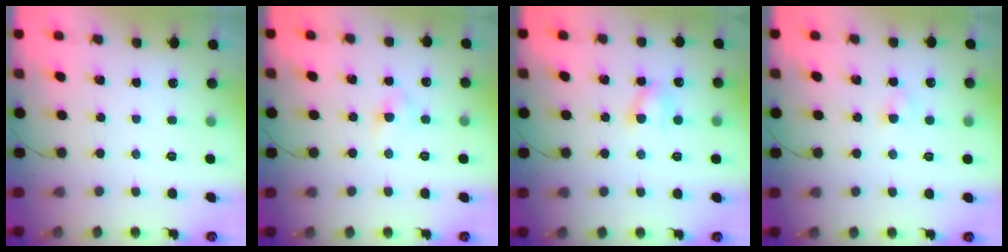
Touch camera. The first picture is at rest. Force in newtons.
{"total": 4.8, "press": 4.6, "slide": 1.5}
{"total": 5.1, "press": 5.1, "slide": 0.7}
{"total": 2.3, "press": 2.1, "slide": 1.0}